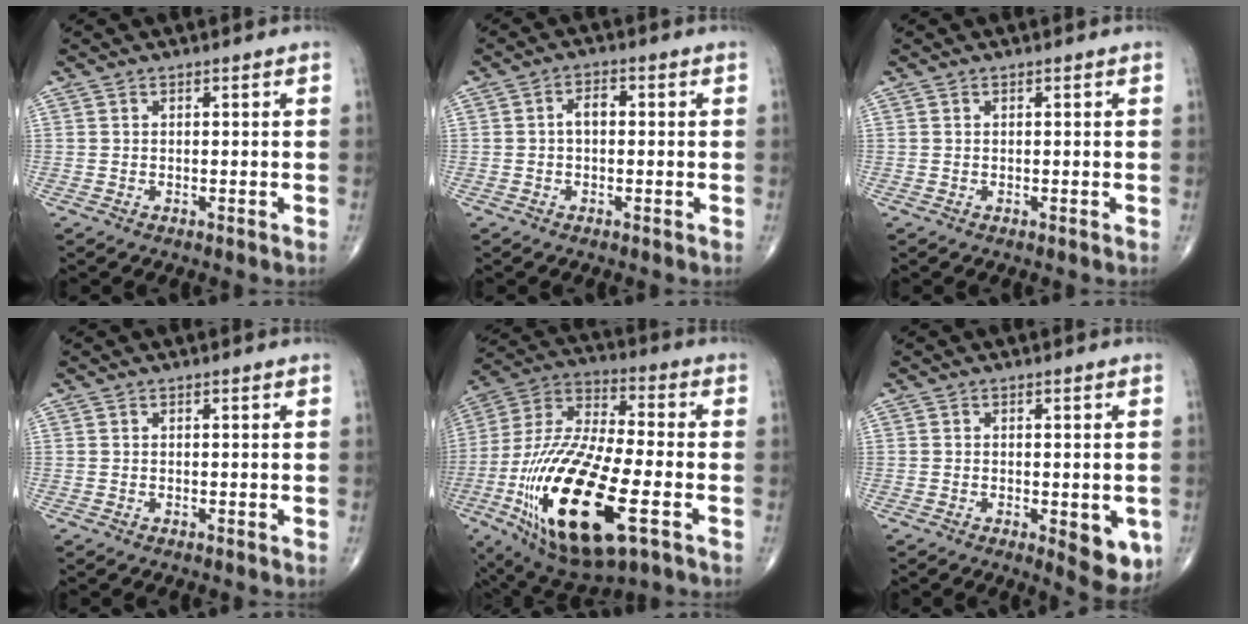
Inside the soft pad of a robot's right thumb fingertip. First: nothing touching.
{"total": 3.0, "force": [0.0, 1.9, 2.4], "torque": [-0.035, 0.014, -0.006]}
{"total": 0.0}
{"total": 0.0}
{"total": 28.4, "force": [-8.9, 10.6, 24.8], "torque": [-0.560, -0.004, -0.149]}
{"total": 7.3, "force": [-2.1, 3.0, 6.4], "torque": [-0.060, -0.010, -0.022]}